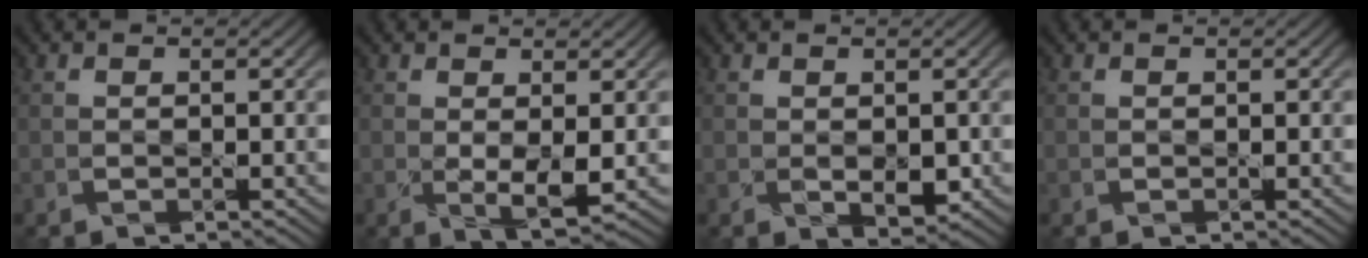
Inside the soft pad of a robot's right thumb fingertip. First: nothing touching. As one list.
[{"total": 2.8, "force": [0.5, 0.7, 2.6], "torque": [-0.060, -0.009, 0.010]}, {"total": 2.3, "force": [0.0, 1.5, 1.8], "torque": [-0.033, -0.009, 0.005]}, {"total": 0.0}]